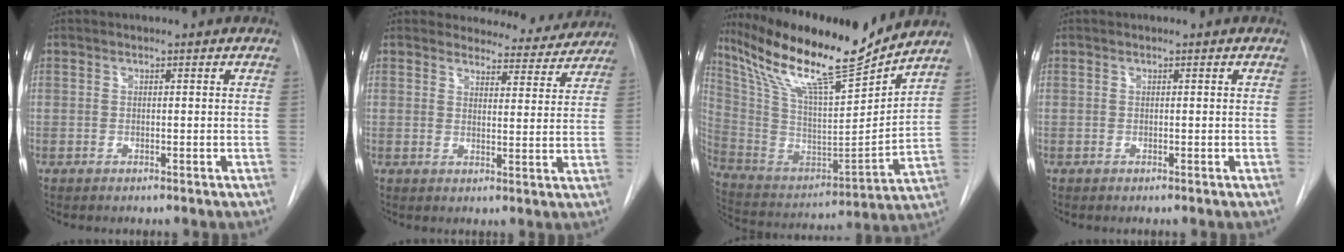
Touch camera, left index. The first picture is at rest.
{"total": 9.1, "force": [8.7, 2.7, 0.1], "torque": [0.024, -0.018, 0.090]}
{"total": 21.3, "force": [18.2, 1.0, 11.1], "torque": [-0.211, -0.024, 0.320]}
{"total": 0.0}